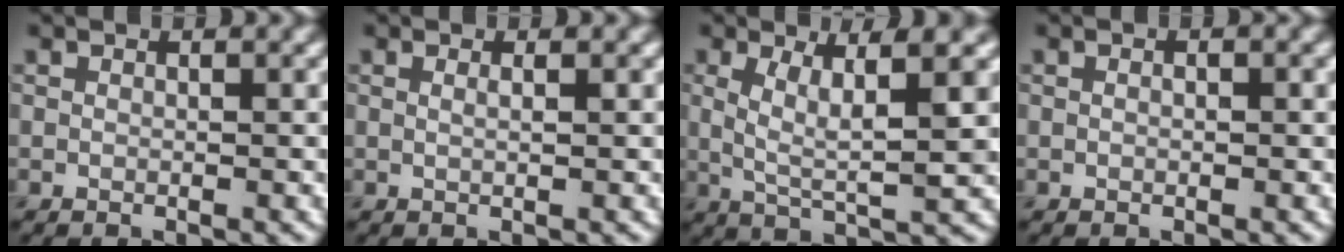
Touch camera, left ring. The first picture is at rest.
{"total": 1.2, "force": [0.4, 0.4, 1.0], "torque": [-0.007, -0.004, 0.000]}
{"total": 5.2, "force": [1.3, 1.1, 5.0], "torque": [-0.096, -0.002, 0.025]}
{"total": 1.3, "force": [0.4, 0.6, 1.0], "torque": [-0.009, -0.004, -0.004]}